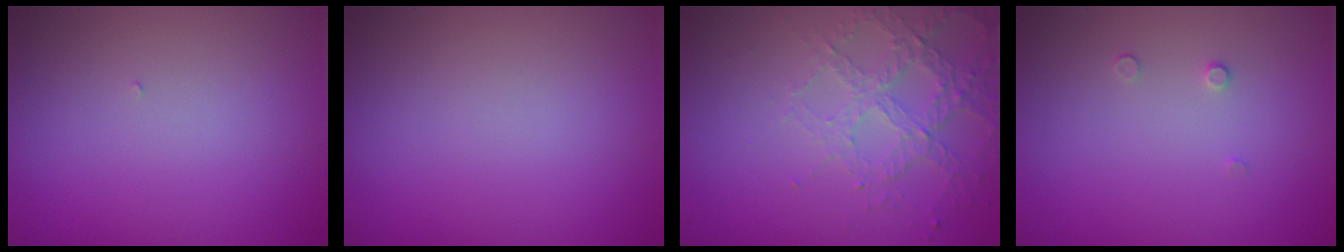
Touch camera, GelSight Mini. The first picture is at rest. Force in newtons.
{"total": 0.0}
{"total": 4.2, "press": 3.2, "slide": 2.8}
{"total": 0.6, "press": 0.6, "slide": 0.2}